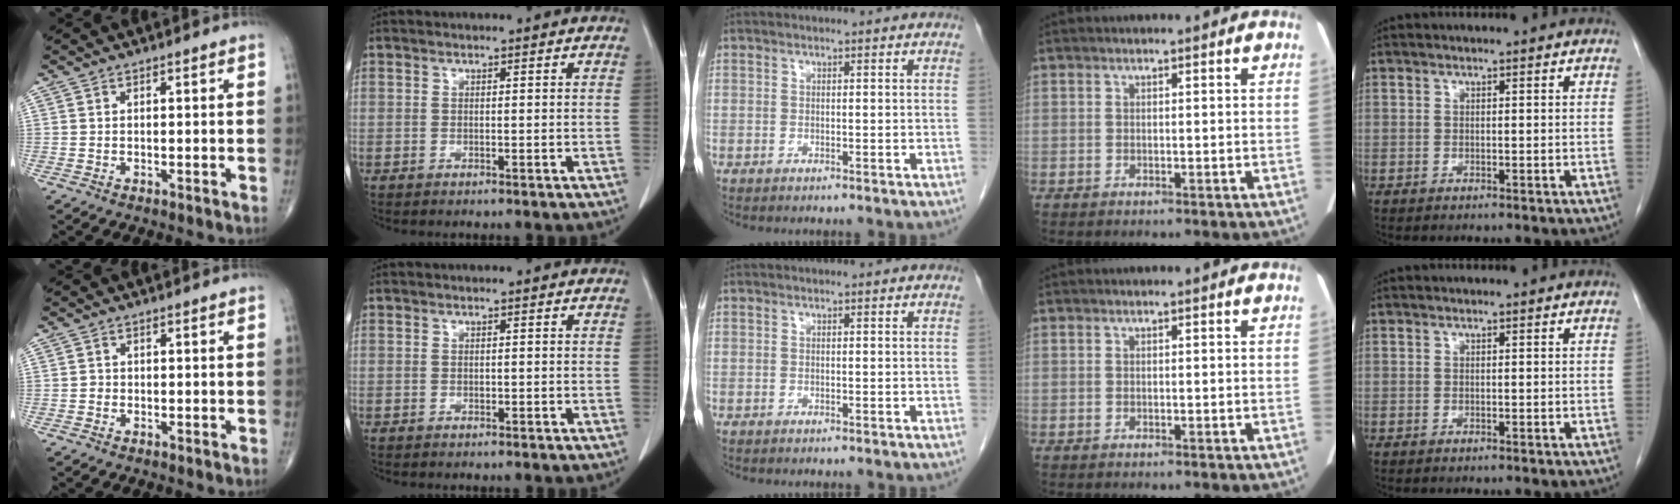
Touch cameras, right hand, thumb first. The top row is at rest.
{"thumb": {"total": 0.8, "force": [-0.3, 0.7, 0.2], "torque": [0.002, 0.003, -0.007]}}